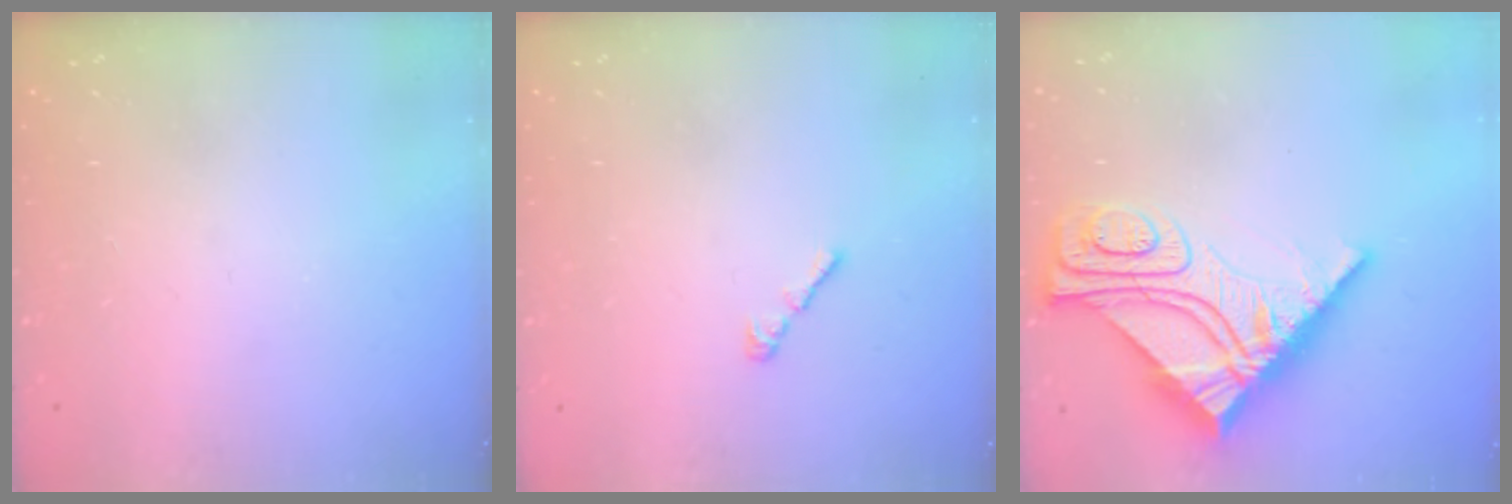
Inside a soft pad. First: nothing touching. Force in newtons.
{"total": 2.2, "press": 2.1, "slide": 0.6}
{"total": 15.8, "press": 15.7, "slide": 1.6}